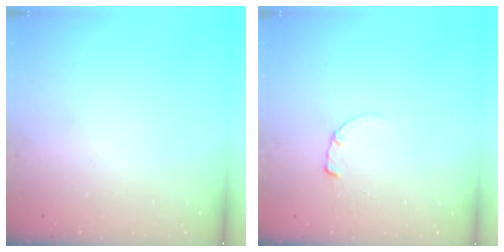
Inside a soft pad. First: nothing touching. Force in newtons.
{"total": 0.6, "press": 0.6, "slide": 0.1}